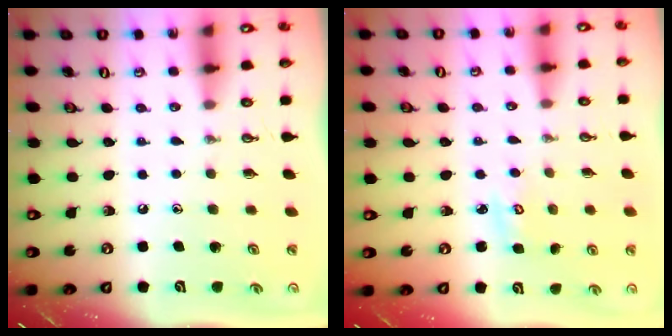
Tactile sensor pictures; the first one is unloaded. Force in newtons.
{"total": 2.5, "press": 2.5, "slide": 0.2}